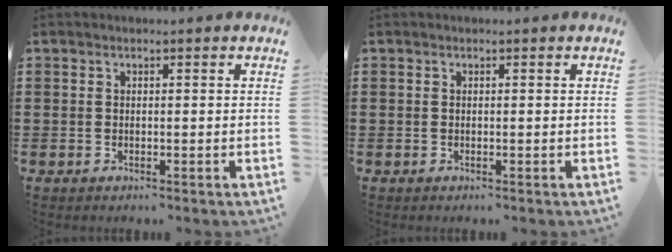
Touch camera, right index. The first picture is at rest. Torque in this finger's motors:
{"motor_torque": [-0.01, -0.01, 0.02, -0.01]}